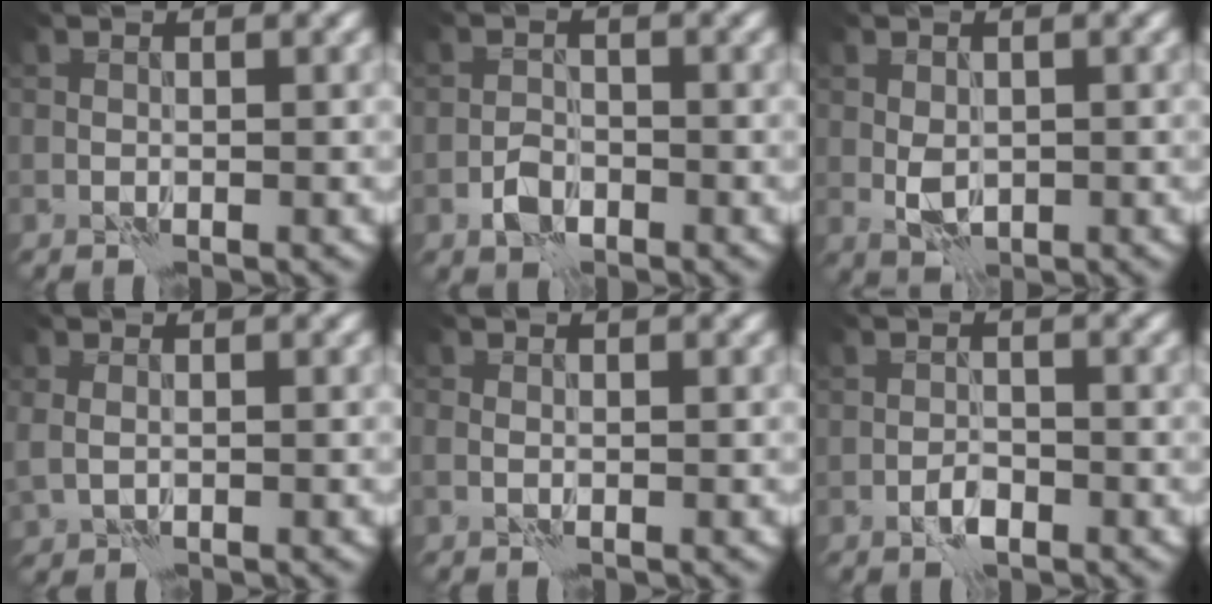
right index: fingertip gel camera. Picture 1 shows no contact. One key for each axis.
{"total": 2.3, "fx": -1.3, "fy": 1.4, "fz": 1.2, "tx": -0.020, "ty": 0.006, "tz": -0.028}
{"total": 2.4, "fx": -0.3, "fy": 1.6, "fz": 1.8, "tx": -0.031, "ty": -0.001, "tz": -0.003}
{"total": 1.6, "fx": 0.0, "fy": 1.3, "fz": 1.0, "tx": -0.025, "ty": -0.007, "tz": 0.005}
{"total": 0.7, "fx": -0.2, "fy": 0.5, "fz": 0.5, "tx": -0.014, "ty": -0.001, "tz": -0.005}
{"total": 1.5, "fx": -1.0, "fy": 0.6, "fz": 1.0, "tx": -0.016, "ty": 0.005, "tz": -0.021}